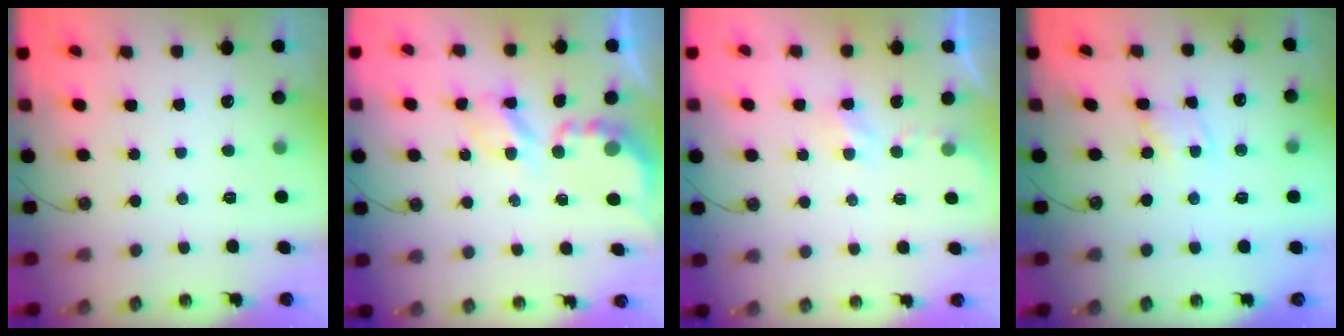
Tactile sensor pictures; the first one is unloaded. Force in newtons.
{"total": 5.3, "press": 5.3, "slide": 0.5}
{"total": 2.2, "press": 2.1, "slide": 0.4}
{"total": 1.9, "press": 1.9, "slide": 0.2}